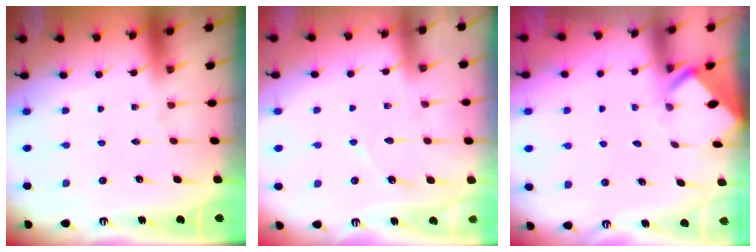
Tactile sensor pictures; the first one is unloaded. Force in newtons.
{"total": 6.2, "press": 6.2, "slide": 0.4}
{"total": 3.0, "press": 3.0, "slide": 0.1}